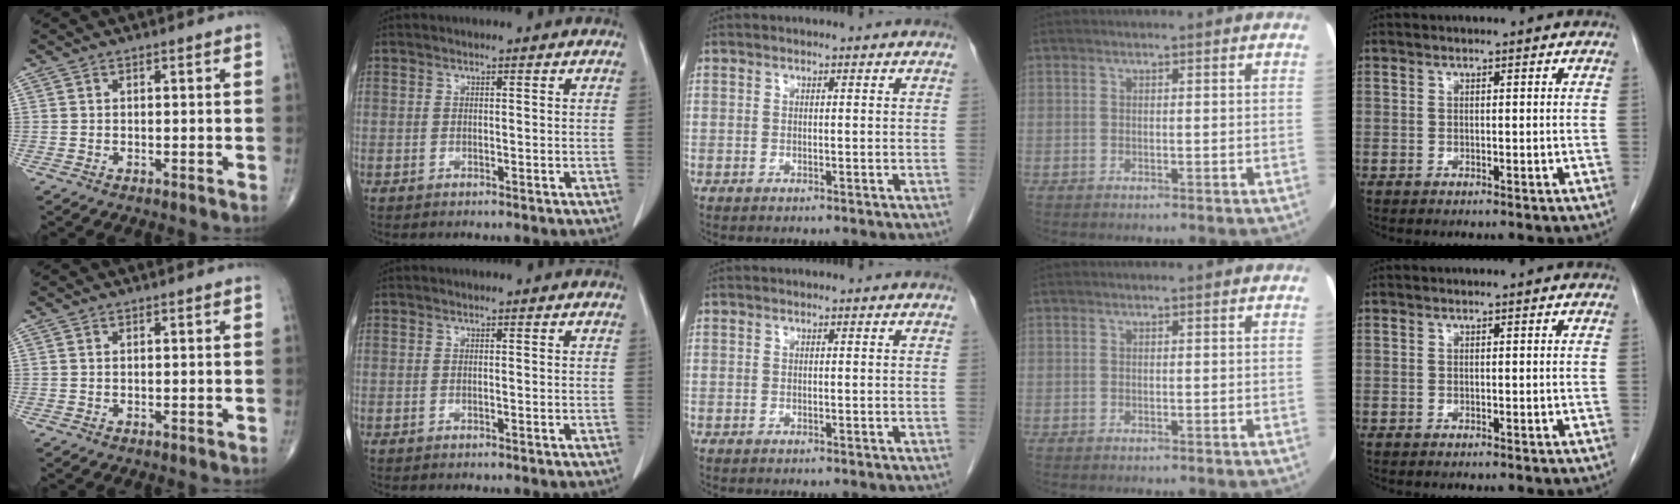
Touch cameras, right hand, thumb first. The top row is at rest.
{}